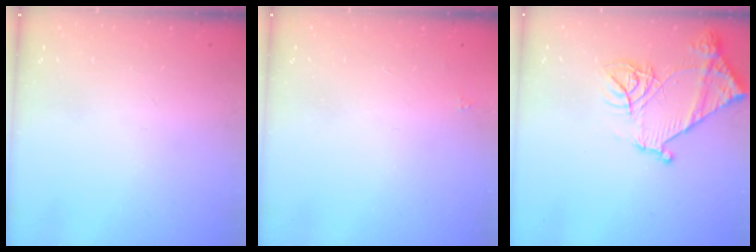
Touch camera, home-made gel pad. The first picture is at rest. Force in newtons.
{"total": 1.6, "press": 1.5, "slide": 0.2}
{"total": 14.8, "press": 14.7, "slide": 1.6}